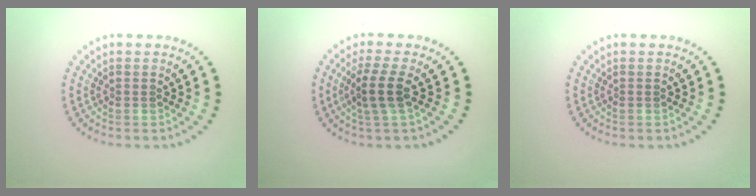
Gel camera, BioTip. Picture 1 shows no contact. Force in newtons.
{"total": 2.6, "press": 2.1, "slide": 1.6}
{"total": 0.0}